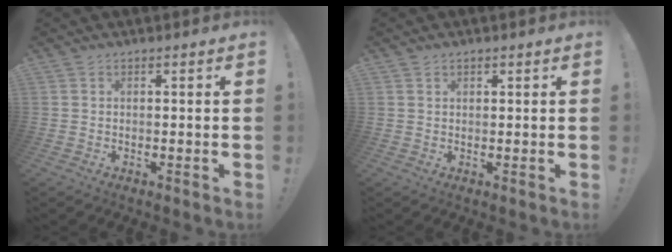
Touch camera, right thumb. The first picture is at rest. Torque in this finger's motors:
{"motor_torque": [0.06, -0.07, -0.04, -0.07, 0.07]}